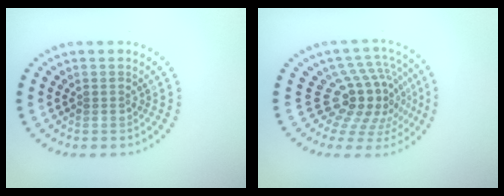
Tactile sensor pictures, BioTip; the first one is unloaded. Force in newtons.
{"total": 5.4, "press": 4.0, "slide": 3.7}